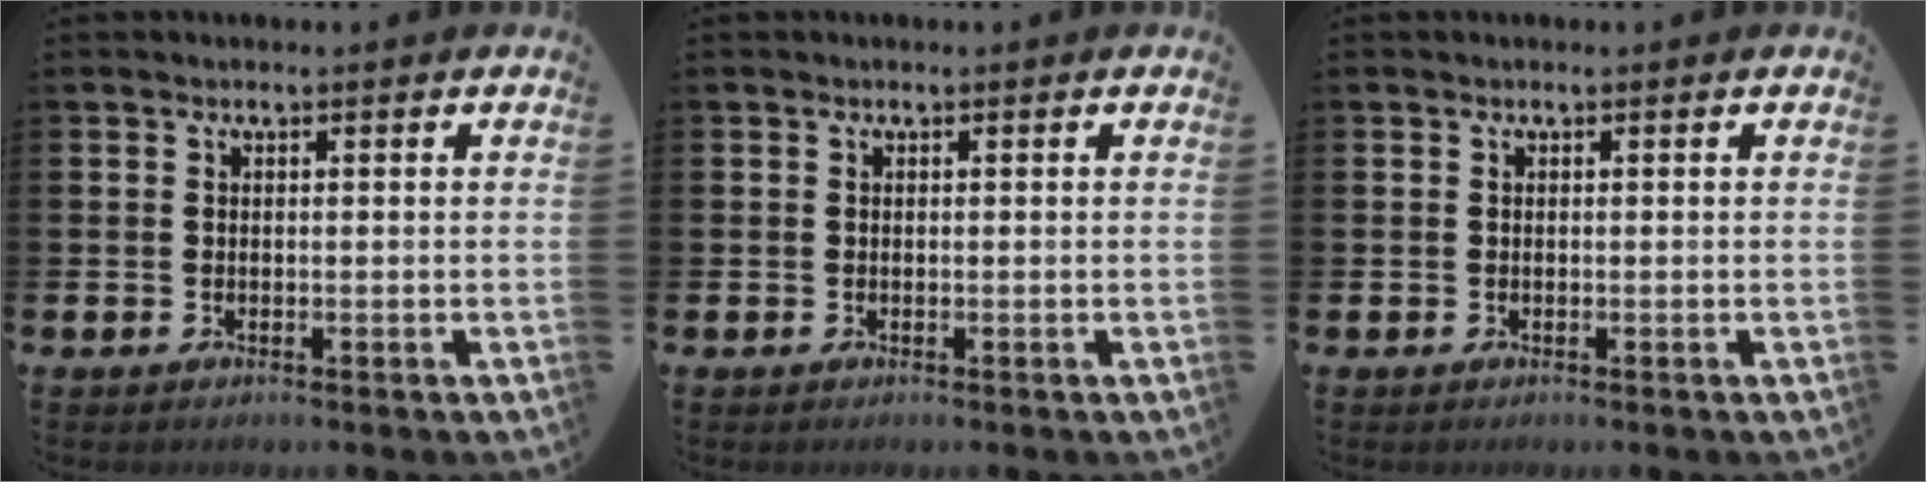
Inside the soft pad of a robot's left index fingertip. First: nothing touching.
{"total": 0.0}
{"total": 0.0}